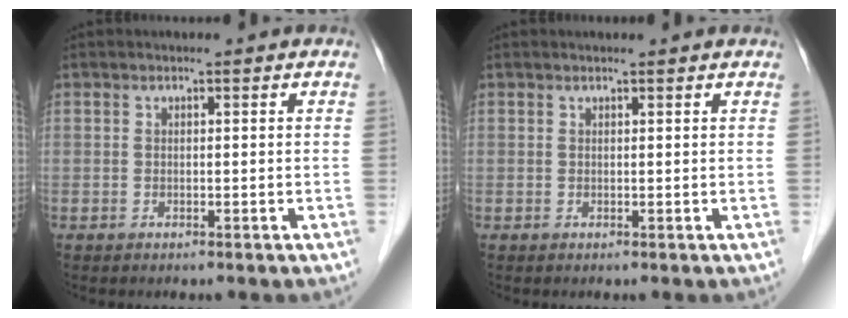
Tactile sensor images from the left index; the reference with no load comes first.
{"total": 1.6, "force": [1.5, 0.0, 0.4], "torque": [-0.009, 0.010, 0.019]}